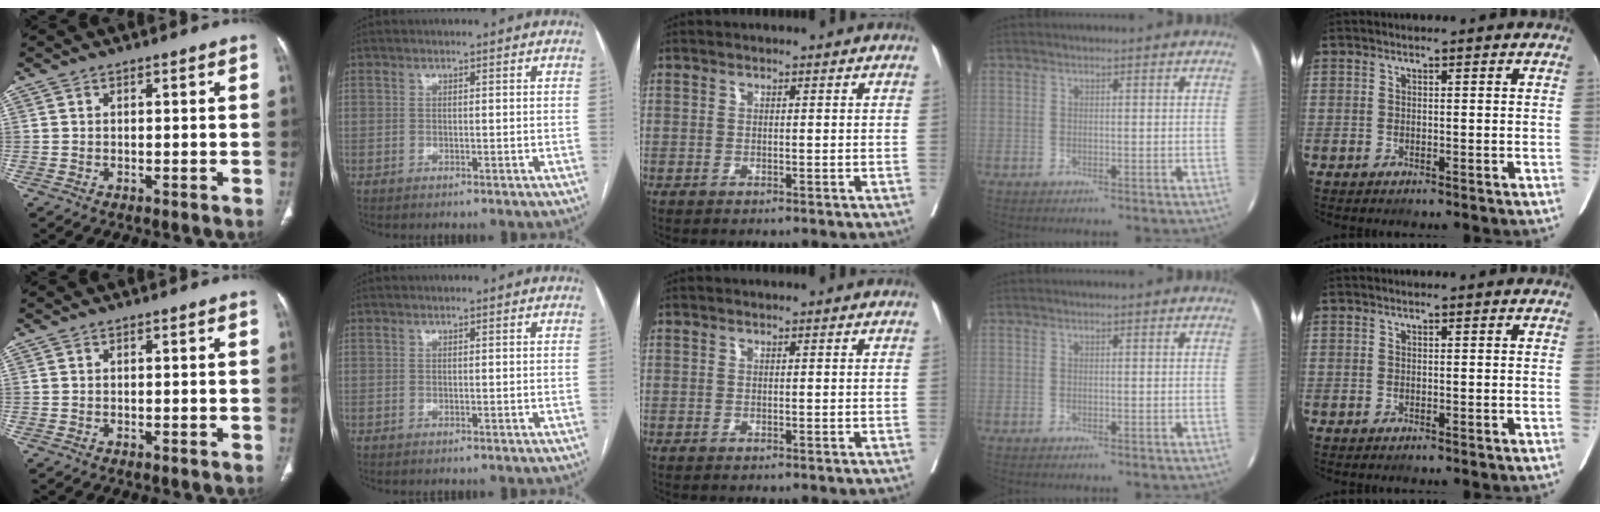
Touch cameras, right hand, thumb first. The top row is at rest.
{}